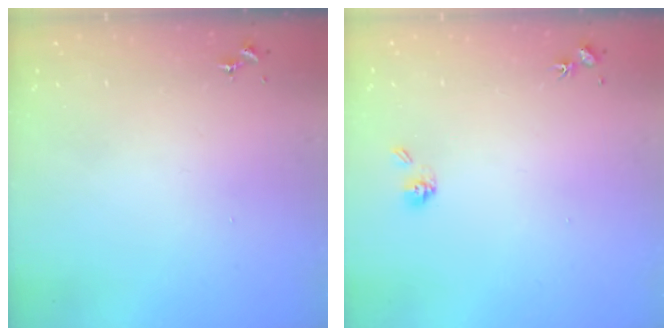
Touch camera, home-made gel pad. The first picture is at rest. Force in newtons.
{"total": 4.4, "press": 3.9, "slide": 2.1}